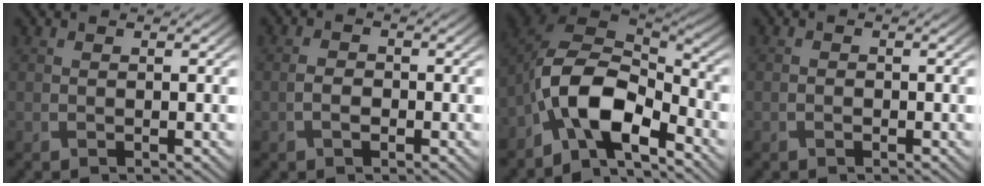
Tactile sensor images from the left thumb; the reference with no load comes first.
{"total": 2.0, "force": [-0.6, 1.2, 1.4], "torque": [-0.035, 0.001, -0.012]}
{"total": 11.3, "force": [-6.1, 5.3, 7.9], "torque": [-0.145, -0.008, -0.129]}
{"total": 0.7, "force": [-0.3, 0.4, 0.4], "torque": [-0.008, 0.000, -0.004]}